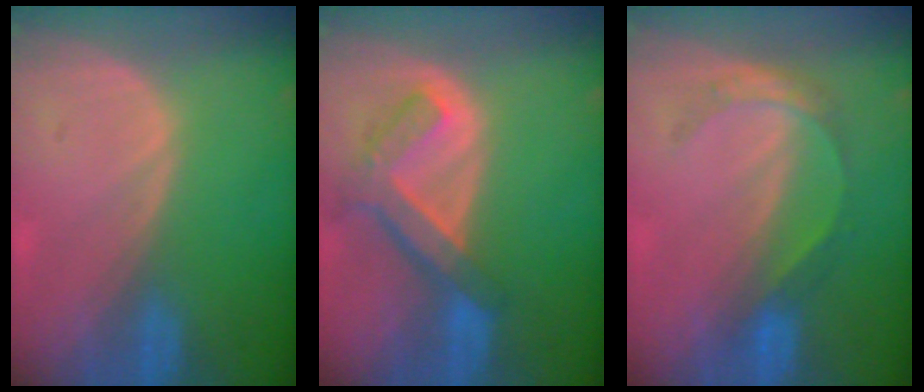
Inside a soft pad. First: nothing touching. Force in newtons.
{"total": 7.4, "press": 6.4, "slide": 3.7}
{"total": 4.4, "press": 4.1, "slide": 1.4}